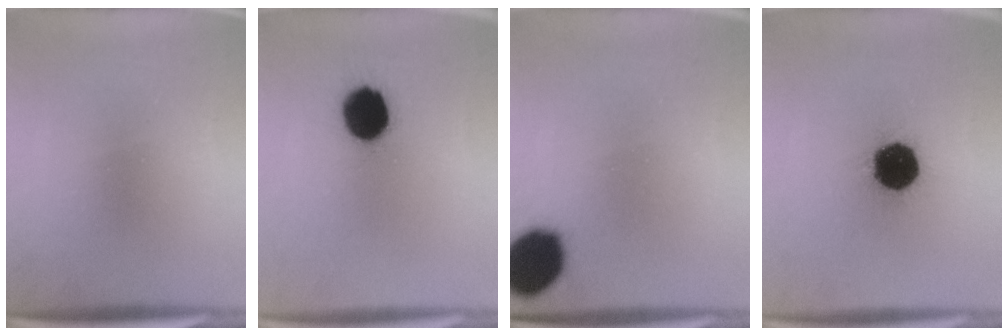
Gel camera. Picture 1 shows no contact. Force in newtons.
{"total": 12.6}
{"total": 14.3}
{"total": 16.9}